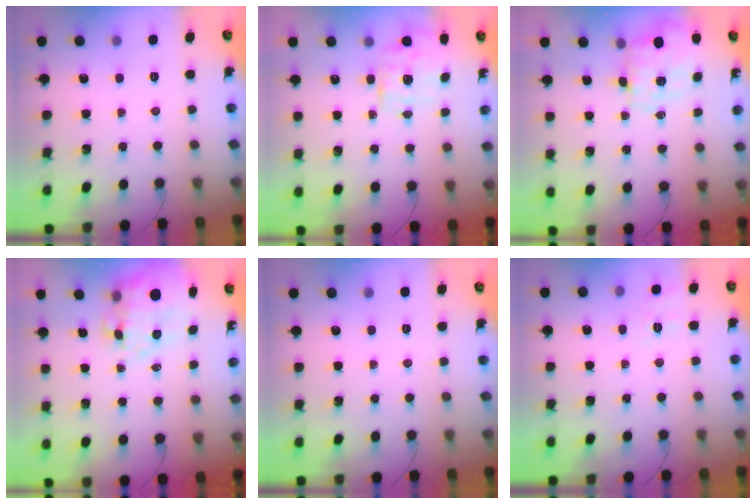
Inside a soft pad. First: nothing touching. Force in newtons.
{"total": 2.3, "press": 2.3, "slide": 0.5}
{"total": 1.7, "press": 1.6, "slide": 0.6}
{"total": 13.0, "press": 12.7, "slide": 2.7}
{"total": 0.0}
{"total": 2.2, "press": 0.8, "slide": 2.0}